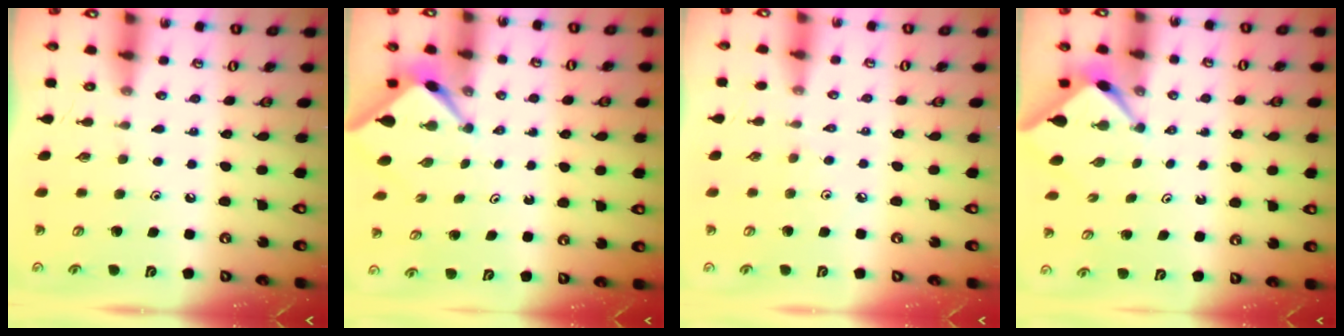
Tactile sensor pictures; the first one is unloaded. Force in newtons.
{"total": 2.6, "press": 2.6, "slide": 0.3}
{"total": 2.1, "press": 2.0, "slide": 0.4}
{"total": 2.6, "press": 2.6, "slide": 0.4}